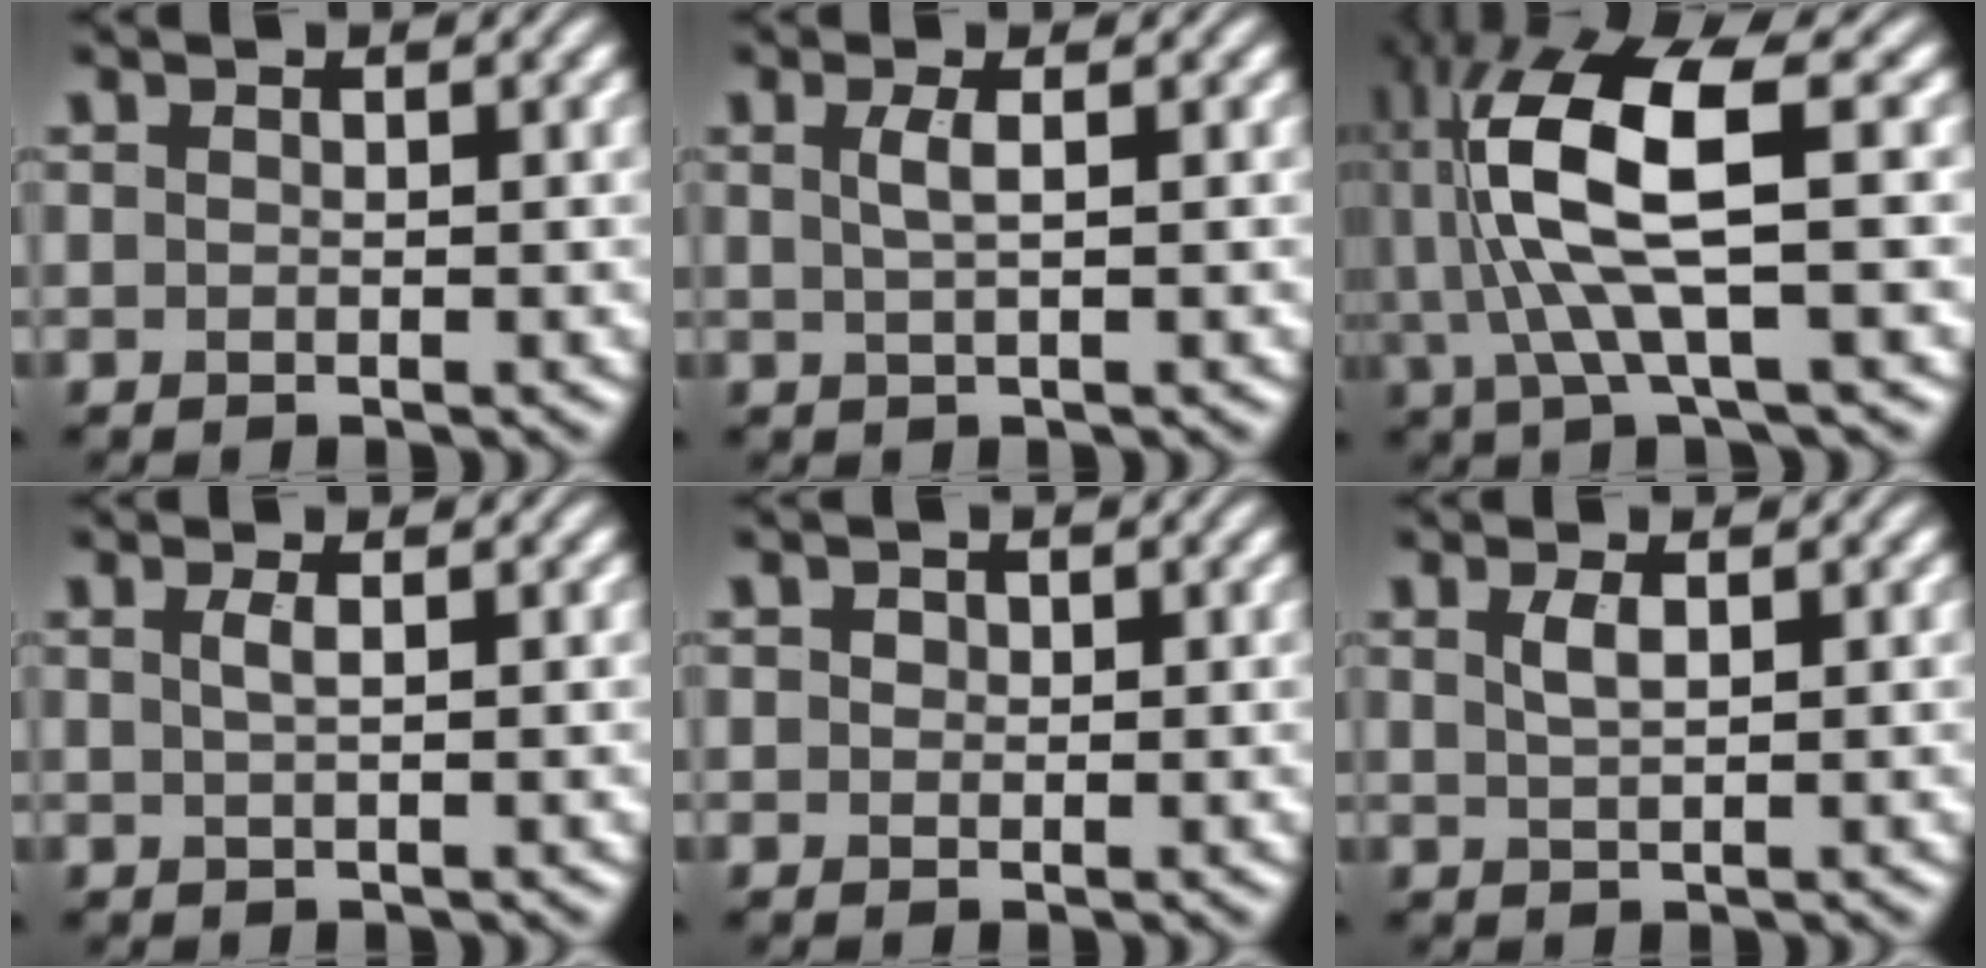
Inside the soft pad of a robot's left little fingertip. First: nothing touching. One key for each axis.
{"total": 1.6, "fx": 0.4, "fy": 0.5, "fz": 1.5, "tx": -0.029, "ty": 0.002, "tz": 0.004}
{"total": 9.9, "fx": 1.3, "fy": 2.8, "fz": 9.4, "tx": -0.198, "ty": 0.003, "tz": 0.029}
{"total": 1.2, "fx": 0.3, "fy": 0.4, "fz": 1.1, "tx": -0.020, "ty": 0.003, "tz": 0.004}
{"total": 0.9, "fx": 0.3, "fy": 0.8, "fz": 0.4, "tx": -0.007, "ty": 0.000, "tz": -0.002}
{"total": 1.5, "fx": 0.6, "fy": 0.6, "fz": 1.3, "tx": -0.029, "ty": 0.002, "tz": 0.013}